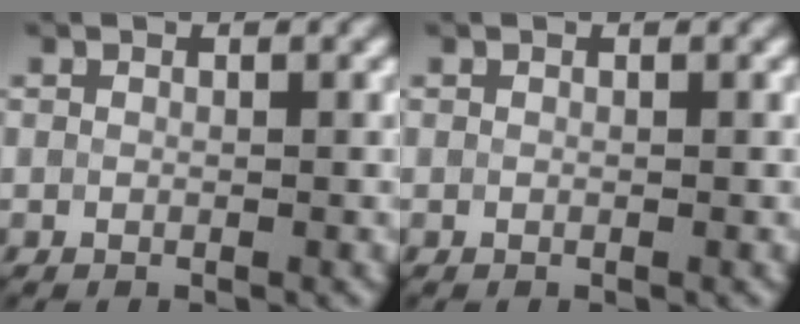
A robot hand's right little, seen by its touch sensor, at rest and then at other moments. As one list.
[{"total": 0.0}]